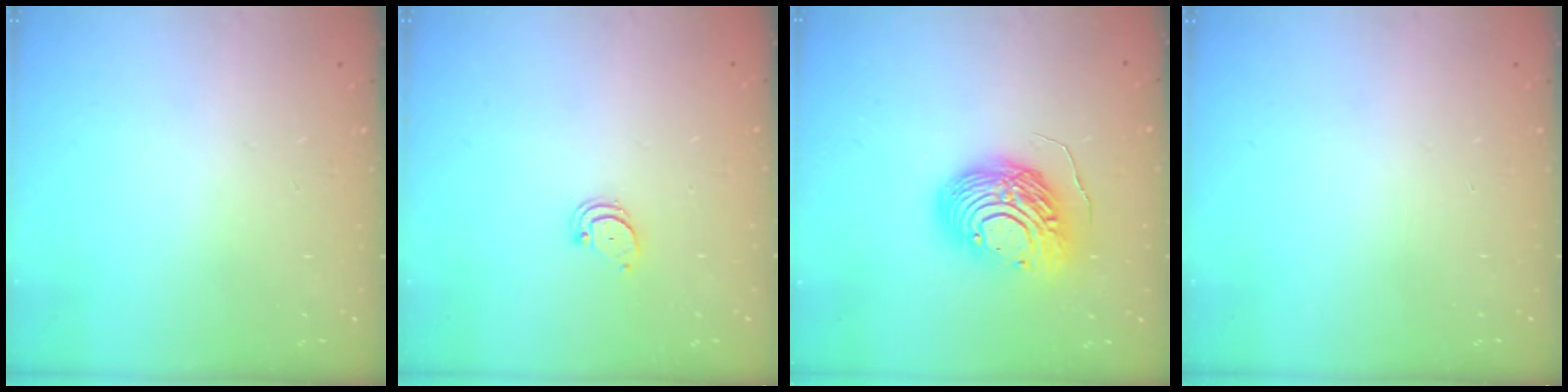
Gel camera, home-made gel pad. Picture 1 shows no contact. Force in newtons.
{"total": 1.8, "press": 1.8, "slide": 0.2}
{"total": 15.7, "press": 15.7, "slide": 1.3}
{"total": 0.0}